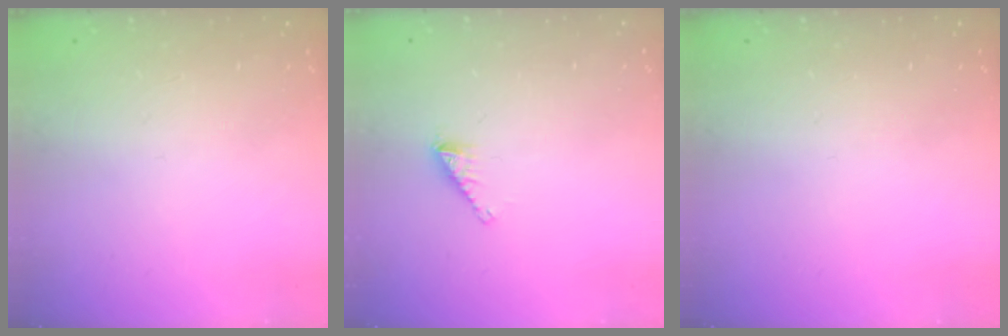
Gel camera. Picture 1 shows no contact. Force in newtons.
{"total": 1.6, "press": 1.6, "slide": 0.2}
{"total": 0.0}